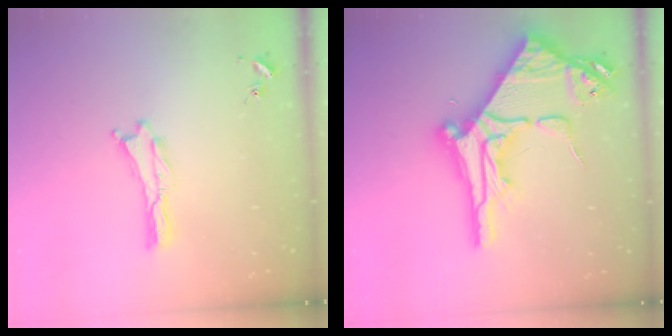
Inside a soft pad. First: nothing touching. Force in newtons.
{"total": 13.6, "press": 13.5, "slide": 1.1}